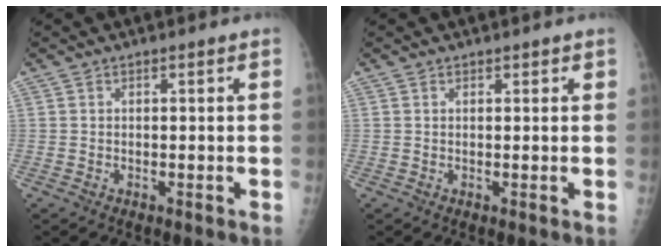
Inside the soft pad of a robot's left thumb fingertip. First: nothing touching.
{"total": 0.6, "force": [0.5, 0.3, 0.1], "torque": [0.001, -0.003, 0.005]}